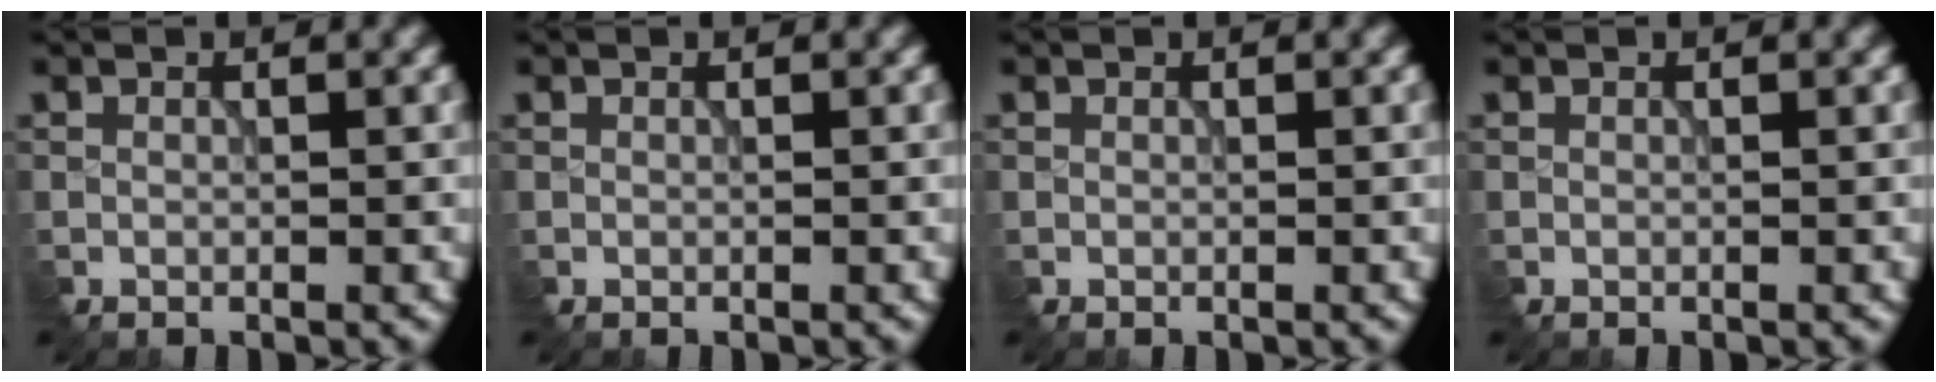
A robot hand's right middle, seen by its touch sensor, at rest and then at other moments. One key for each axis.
{"total": 0.0}
{"total": 0.0}
{"total": 0.0}